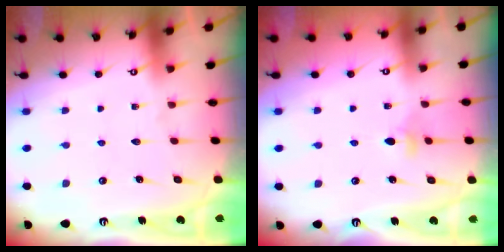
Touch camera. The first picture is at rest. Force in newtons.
{"total": 3.7, "press": 3.5, "slide": 0.9}